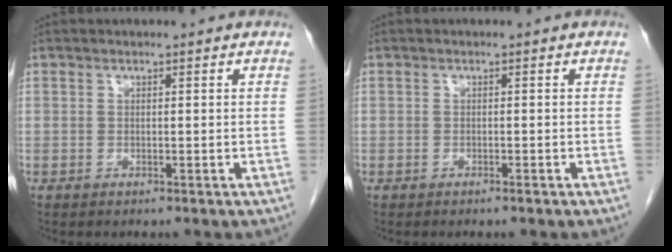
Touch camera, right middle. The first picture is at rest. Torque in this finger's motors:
{"motor_torque": [-0.30, -0.02, 0.03, -0.01]}